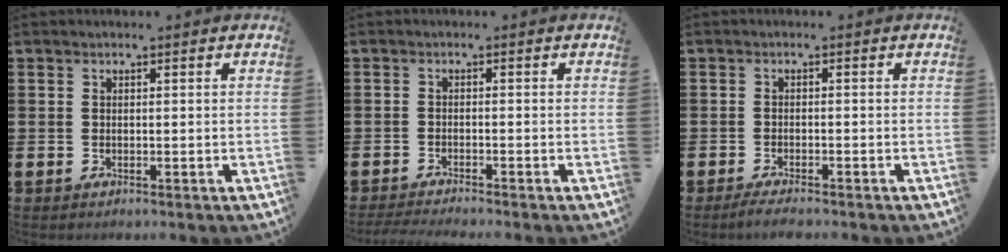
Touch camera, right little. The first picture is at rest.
{"total": 1.4, "force": [-1.3, -0.2, 0.4], "torque": [-0.005, 0.001, -0.025]}
{"total": 1.6, "force": [-1.3, 0.0, 0.8], "torque": [-0.014, 0.001, -0.026]}